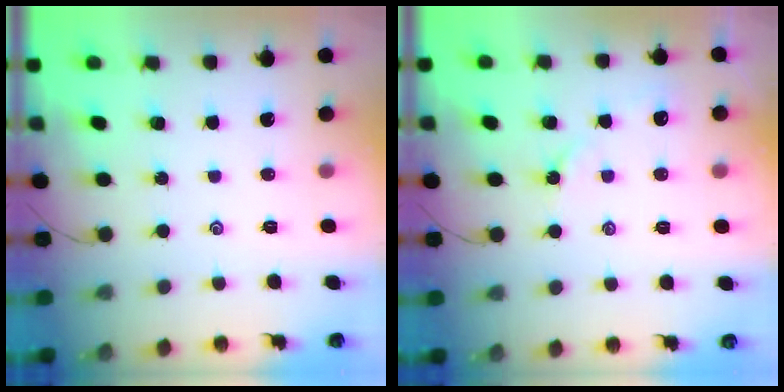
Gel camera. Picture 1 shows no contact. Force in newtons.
{"total": 2.2, "press": 2.1, "slide": 0.6}